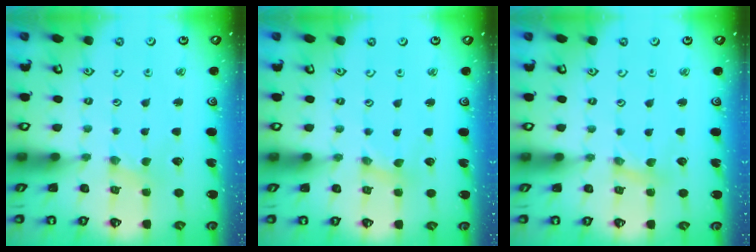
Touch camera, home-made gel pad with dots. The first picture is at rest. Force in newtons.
{"total": 0.0}
{"total": 2.1, "press": 2.1, "slide": 0.4}